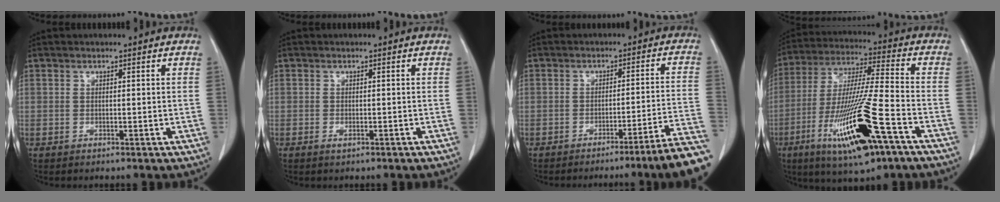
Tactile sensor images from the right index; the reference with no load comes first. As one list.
[{"total": 0.8, "force": [-0.5, 0.3, 0.6], "torque": [-0.013, -0.001, -0.006]}, {"total": 12.4, "force": [-10.4, -2.2, 6.4], "torque": [-0.023, 0.013, -0.135]}, {"total": 19.4, "force": [-8.8, 1.7, 17.2], "torque": [-0.346, -0.036, -0.155]}]